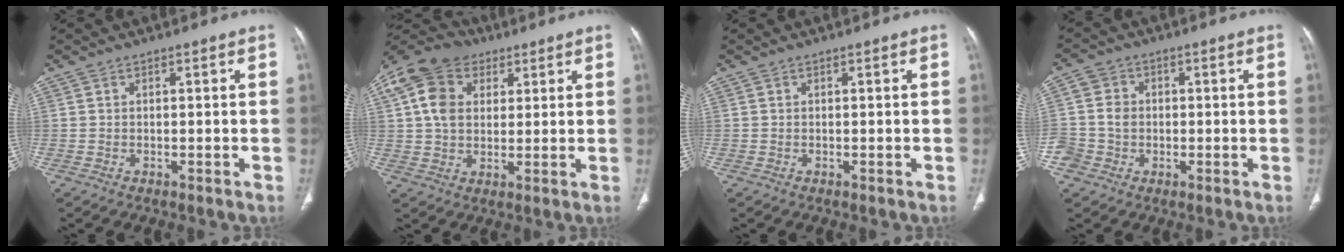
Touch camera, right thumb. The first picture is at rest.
{"total": 13.9, "force": [4.5, 10.6, 7.8], "torque": [-0.152, 0.013, 0.076]}
{"total": 0.0}
{"total": 7.2, "force": [-1.1, 6.8, 2.1], "torque": [-0.034, 0.017, -0.020]}